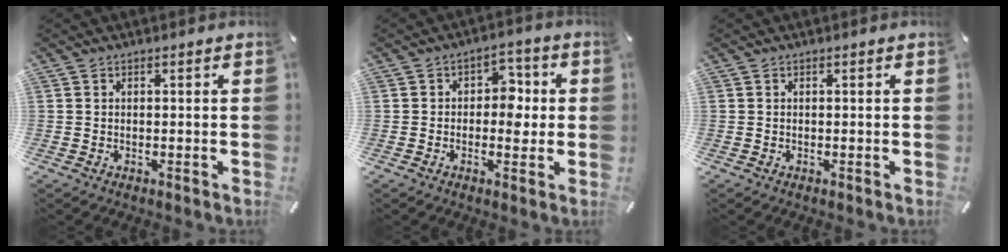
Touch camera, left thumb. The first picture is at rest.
{"total": 5.8, "force": [-0.4, 4.4, 3.8], "torque": [-0.034, 0.000, -0.017]}
{"total": 0.0}